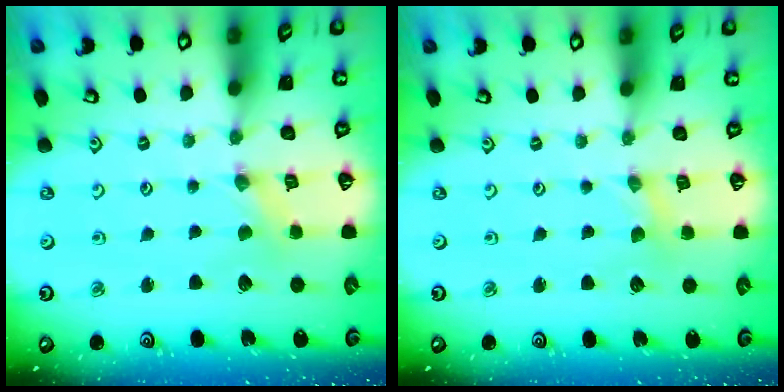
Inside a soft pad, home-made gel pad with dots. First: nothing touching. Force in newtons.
{"total": 0.0}